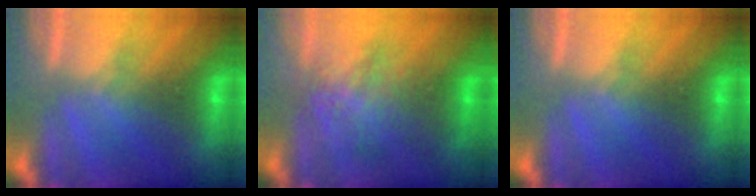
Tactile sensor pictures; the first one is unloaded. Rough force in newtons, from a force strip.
{"total": 2.3}
{"total": 0.0}